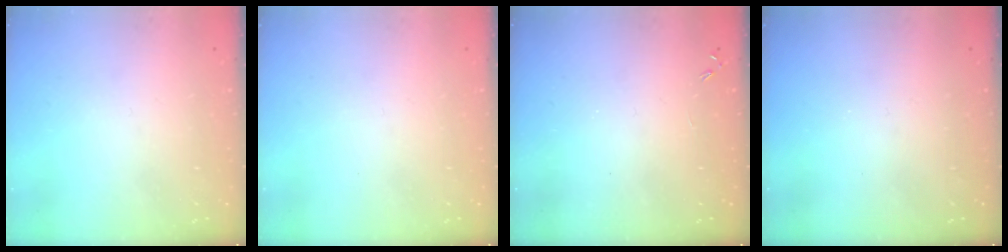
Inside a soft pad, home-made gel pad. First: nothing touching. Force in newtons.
{"total": 0.0}
{"total": 0.0}
{"total": 0.0}